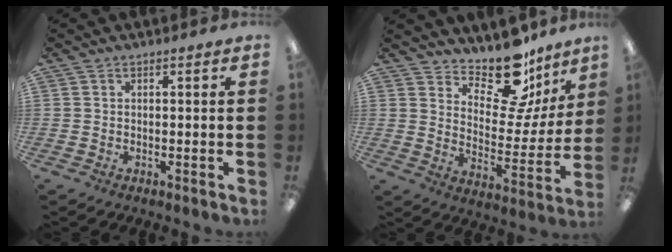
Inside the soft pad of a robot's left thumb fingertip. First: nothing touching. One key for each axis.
{"total": 16.5, "fx": 13.1, "fy": 6.7, "fz": 7.4, "tx": -0.108, "ty": -0.098, "tz": 0.224}